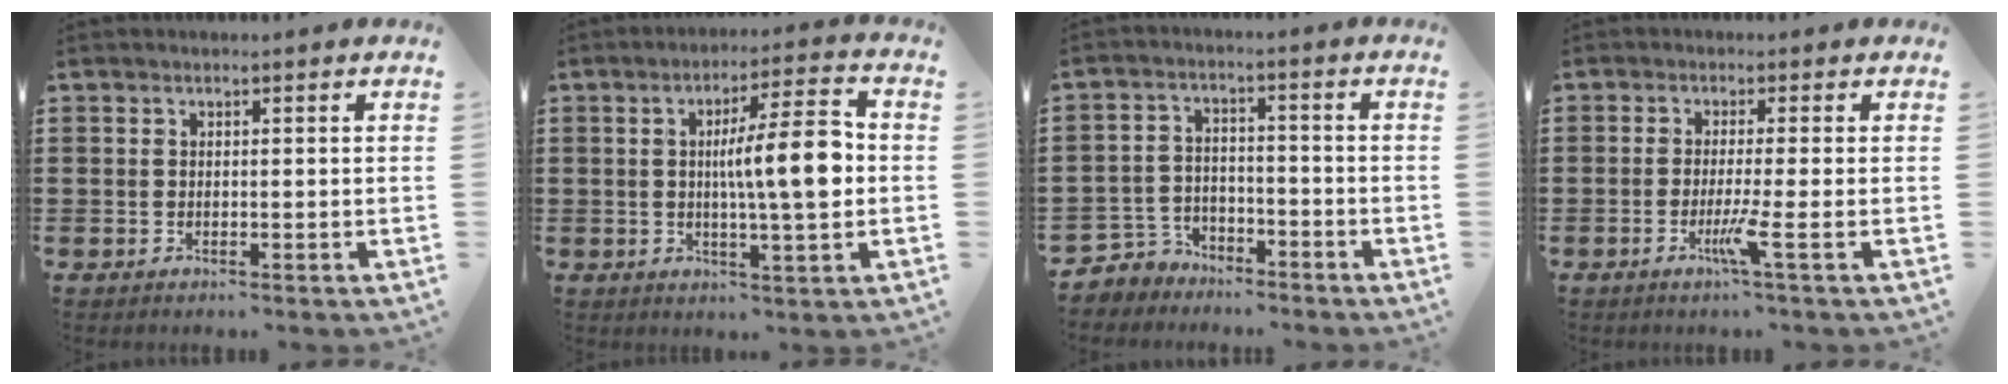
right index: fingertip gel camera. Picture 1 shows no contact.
{"total": 10.1, "force": [0.5, 1.5, 10.0], "torque": [-0.163, 0.000, -0.001]}
{"total": 4.0, "force": [-3.5, 1.9, 0.3], "torque": [-0.031, 0.002, -0.079]}
{"total": 4.2, "force": [-1.7, -0.8, 3.7], "torque": [-0.069, -0.021, -0.033]}